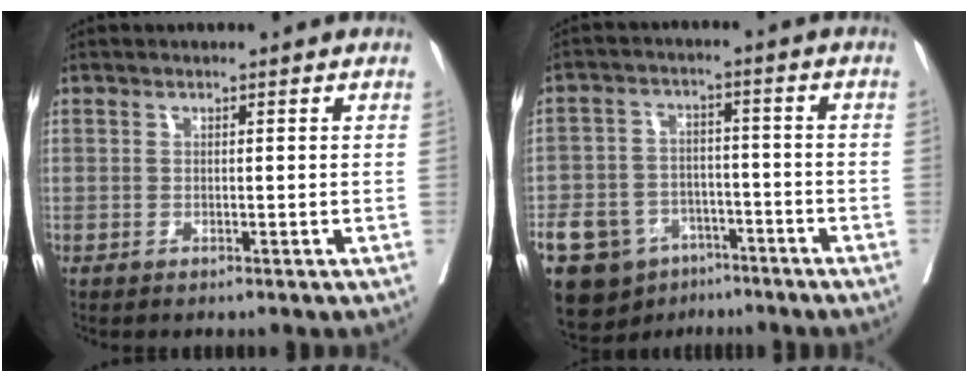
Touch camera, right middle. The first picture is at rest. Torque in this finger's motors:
{"motor_torque": [1.38, -0.76, 1.05, 0.21]}